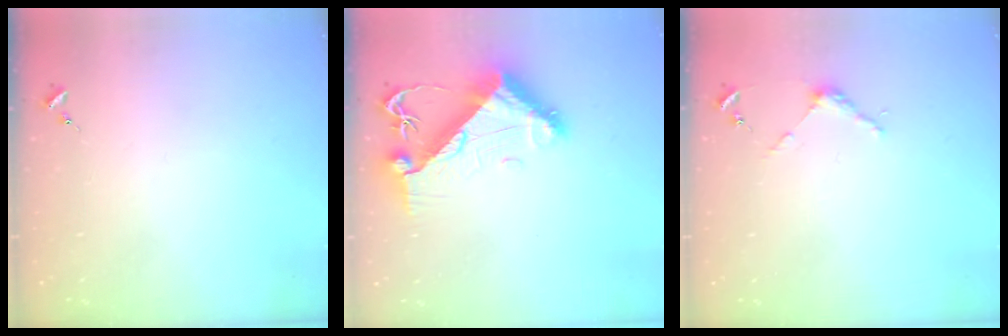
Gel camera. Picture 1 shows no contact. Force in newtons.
{"total": 11.0, "press": 10.9, "slide": 1.4}
{"total": 3.9, "press": 3.9, "slide": 0.2}